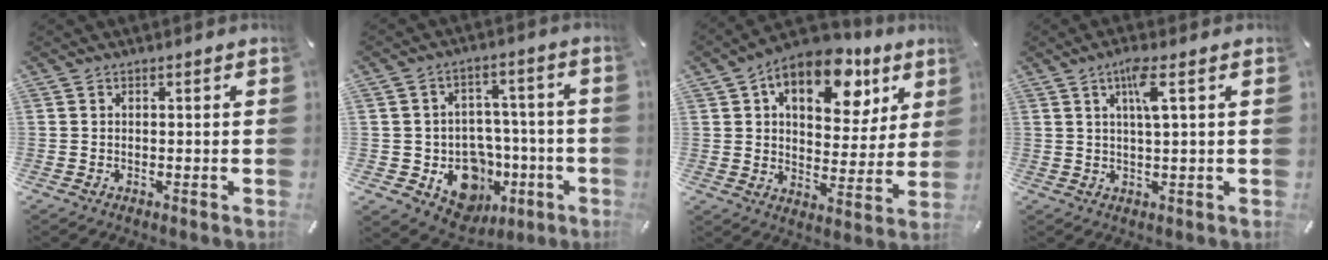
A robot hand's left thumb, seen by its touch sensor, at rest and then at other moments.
{"total": 12.5, "force": [-3.9, 10.8, 4.9], "torque": [-0.045, 0.018, -0.046]}
{"total": 15.0, "force": [8.2, 8.8, 9.0], "torque": [-0.116, -0.044, 0.134]}
{"total": 5.8, "force": [2.1, 0.7, 5.3], "torque": [-0.109, 0.002, 0.032]}